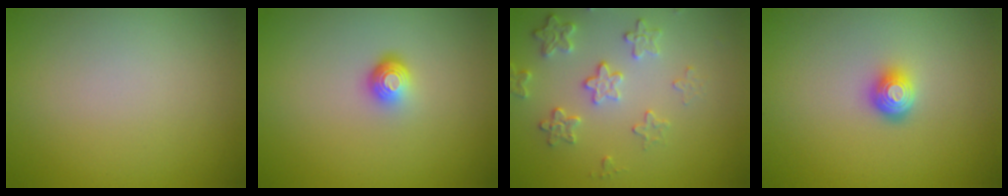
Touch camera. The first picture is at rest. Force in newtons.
{"total": 1.8, "press": 1.2, "slide": 1.4}
{"total": 3.1, "press": 3.0, "slide": 0.6}
{"total": 1.9, "press": 1.4, "slide": 1.3}